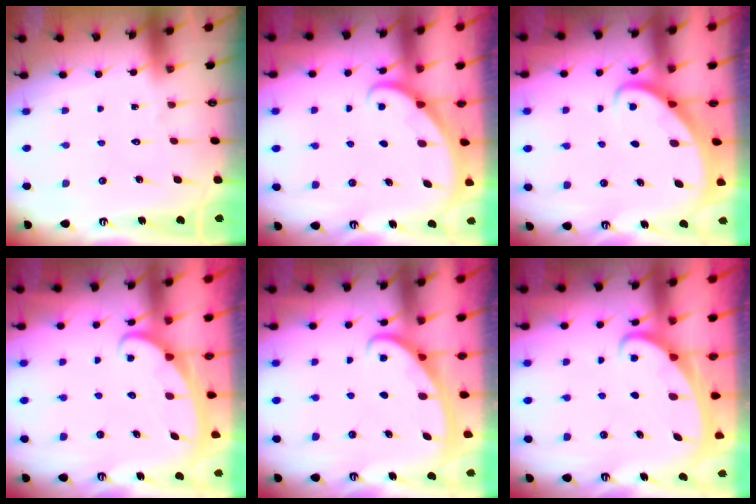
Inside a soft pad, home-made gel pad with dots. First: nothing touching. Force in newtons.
{"total": 2.9, "press": 2.9, "slide": 0.2}
{"total": 2.5, "press": 2.5, "slide": 0.3}
{"total": 2.4, "press": 2.4, "slide": 0.3}
{"total": 3.0, "press": 3.0, "slide": 0.4}
{"total": 2.1, "press": 2.1, "slide": 0.3}